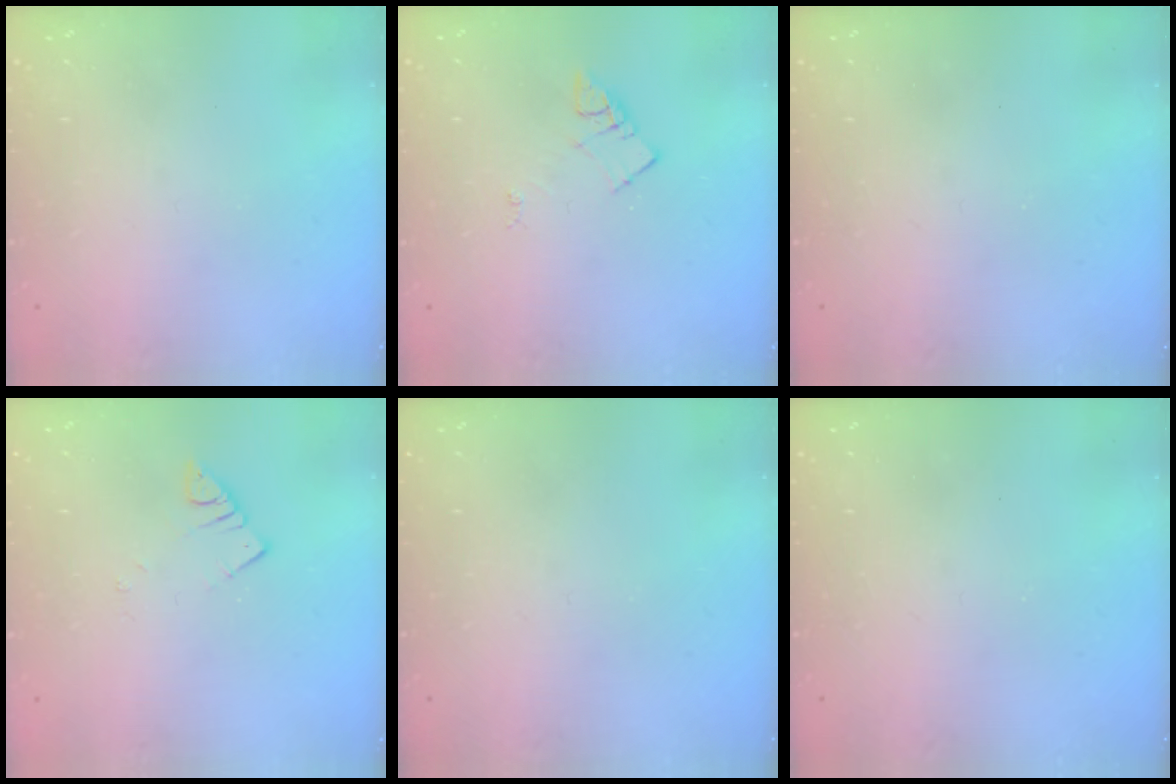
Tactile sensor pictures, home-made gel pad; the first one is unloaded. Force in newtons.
{"total": 4.5, "press": 4.5, "slide": 0.5}
{"total": 2.5, "press": 2.4, "slide": 0.4}
{"total": 2.5, "press": 2.5, "slide": 0.3}
{"total": 0.0}
{"total": 2.5, "press": 2.4, "slide": 0.4}